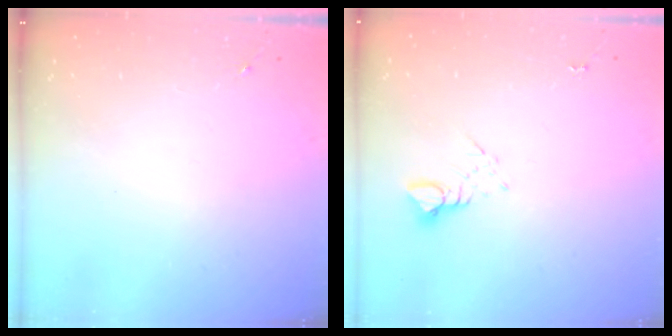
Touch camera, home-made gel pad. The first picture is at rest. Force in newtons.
{"total": 3.2, "press": 3.2, "slide": 0.2}